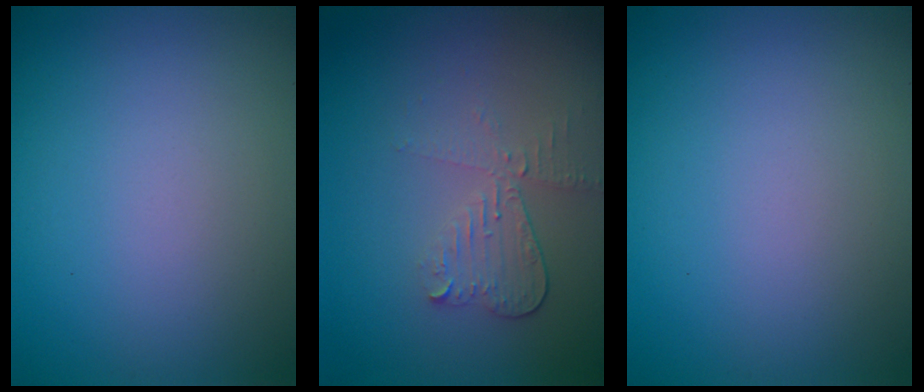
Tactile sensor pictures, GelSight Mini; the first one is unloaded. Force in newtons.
{"total": 2.5, "press": 2.3, "slide": 0.9}
{"total": 0.0}